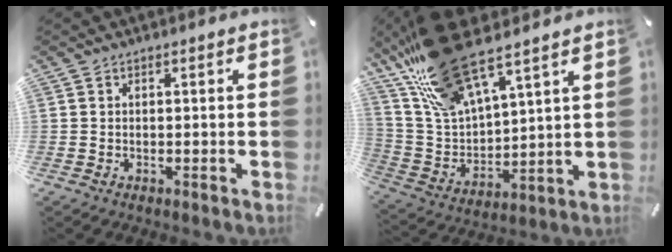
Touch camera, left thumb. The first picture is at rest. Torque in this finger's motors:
{"motor_torque": [3.86, 1.15, 1.33, -1.44, 0.76]}